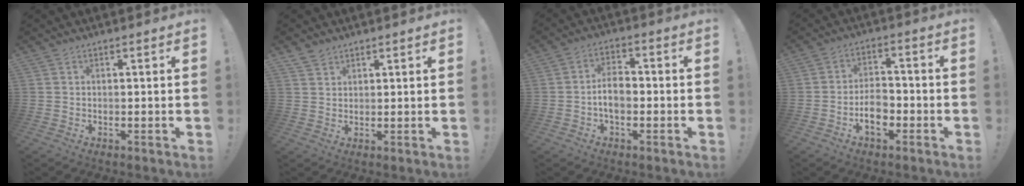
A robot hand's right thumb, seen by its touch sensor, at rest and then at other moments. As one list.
[{"total": 2.6, "force": [2.3, 1.2, 0.4], "torque": [-0.010, -0.013, 0.044]}, {"total": 7.1, "force": [-1.7, 4.2, 5.5], "torque": [-0.098, 0.009, -0.034]}, {"total": 7.7, "force": [-3.1, 4.9, 5.0], "torque": [-0.078, 0.011, -0.055]}]